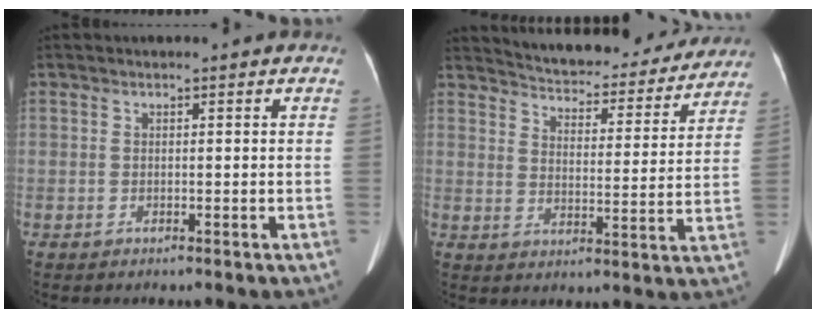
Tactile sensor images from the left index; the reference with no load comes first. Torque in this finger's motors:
{"motor_torque": [0.92, -1.22, 0.22, 0.01]}